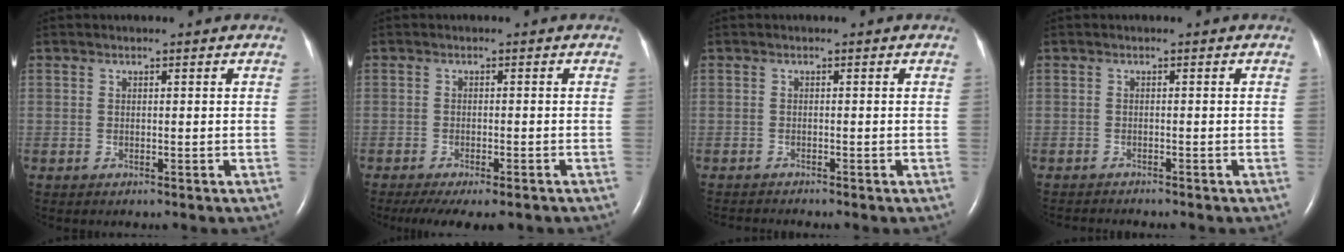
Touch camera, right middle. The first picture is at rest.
{"total": 8.9, "force": [-7.0, 2.3, 4.9], "torque": [-0.073, -0.011, -0.100]}
{"total": 1.8, "force": [-1.7, -0.6, 0.1], "torque": [-0.004, -0.008, -0.030]}
{"total": 3.3, "force": [-3.2, 0.0, 1.0], "torque": [-0.013, -0.010, -0.046]}